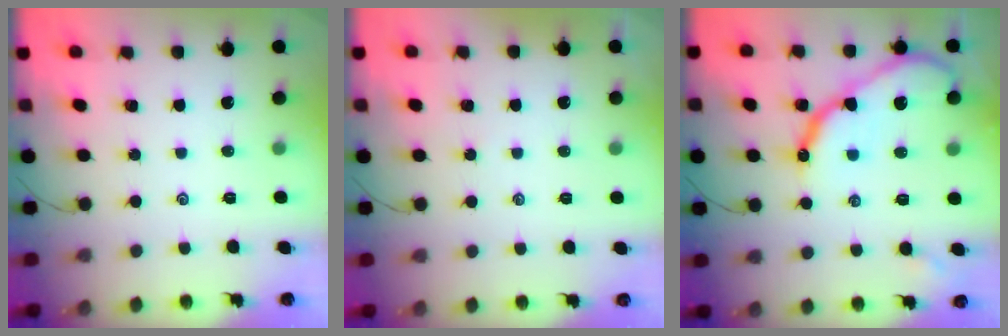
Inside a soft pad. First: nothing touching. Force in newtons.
{"total": 1.9, "press": 1.8, "slide": 0.4}
{"total": 13.4, "press": 13.4, "slide": 0.5}